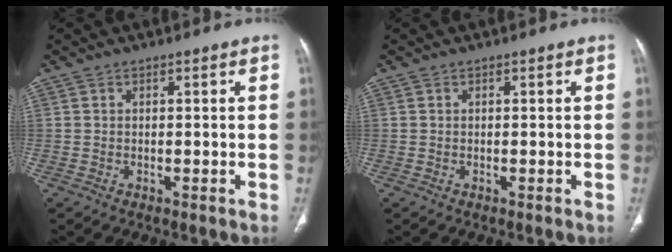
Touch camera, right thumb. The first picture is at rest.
{"total": 0.0}